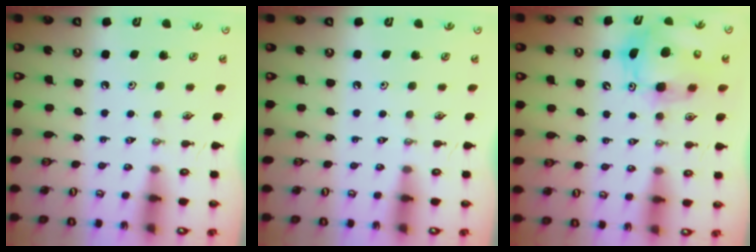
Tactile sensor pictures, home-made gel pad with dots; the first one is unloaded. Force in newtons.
{"total": 0.0}
{"total": 12.5, "press": 12.2, "slide": 2.4}